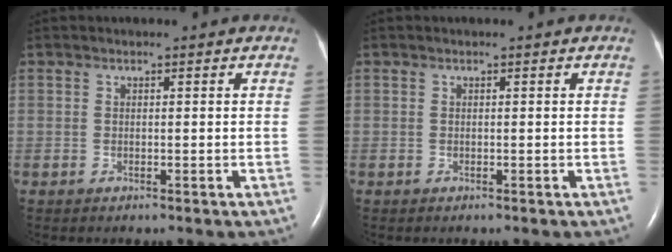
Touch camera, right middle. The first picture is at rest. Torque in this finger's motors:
{"motor_torque": [-0.02, 0.02, -0.02, -0.01]}